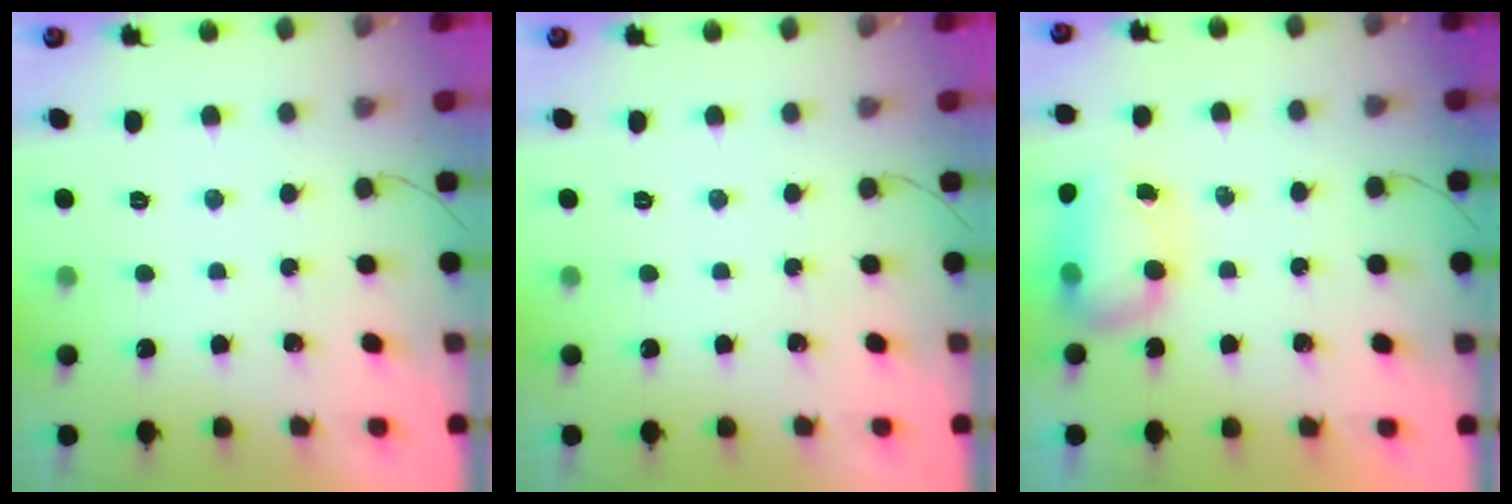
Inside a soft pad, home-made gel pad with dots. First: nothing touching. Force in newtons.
{"total": 0.0}
{"total": 11.9, "press": 9.7, "slide": 6.8}